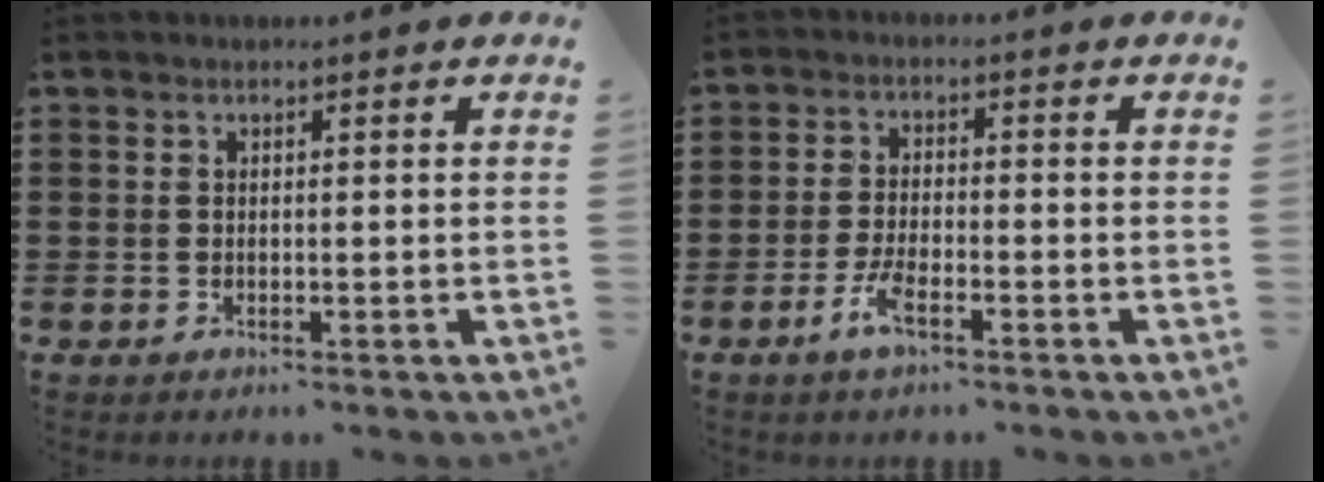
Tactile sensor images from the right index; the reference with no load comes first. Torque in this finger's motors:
{"motor_torque": [-0.04, 0.48, 0.03, 0.01]}